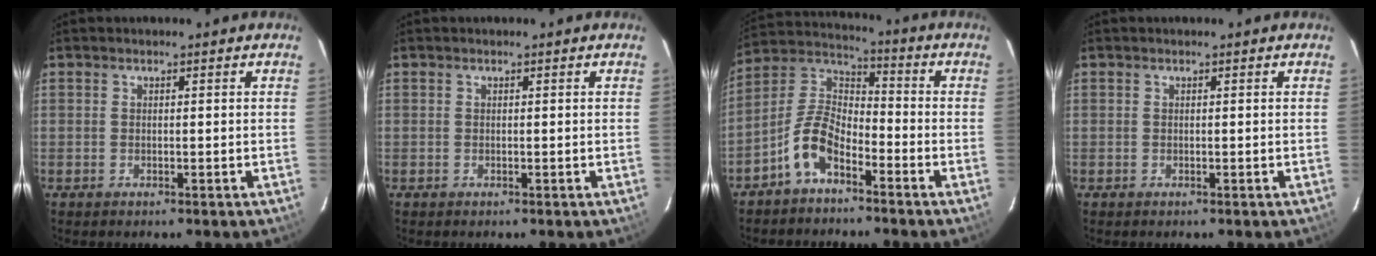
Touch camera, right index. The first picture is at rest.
{"total": 0.0}
{"total": 9.2, "force": [-5.4, 4.4, 6.1], "torque": [-0.134, 0.022, -0.110]}
{"total": 0.0}